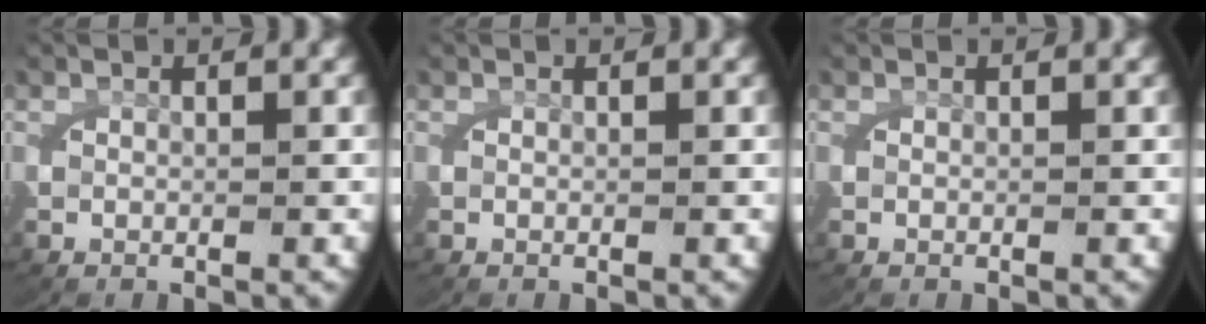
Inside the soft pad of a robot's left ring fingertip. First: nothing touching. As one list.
[{"total": 0.0}, {"total": 0.0}]